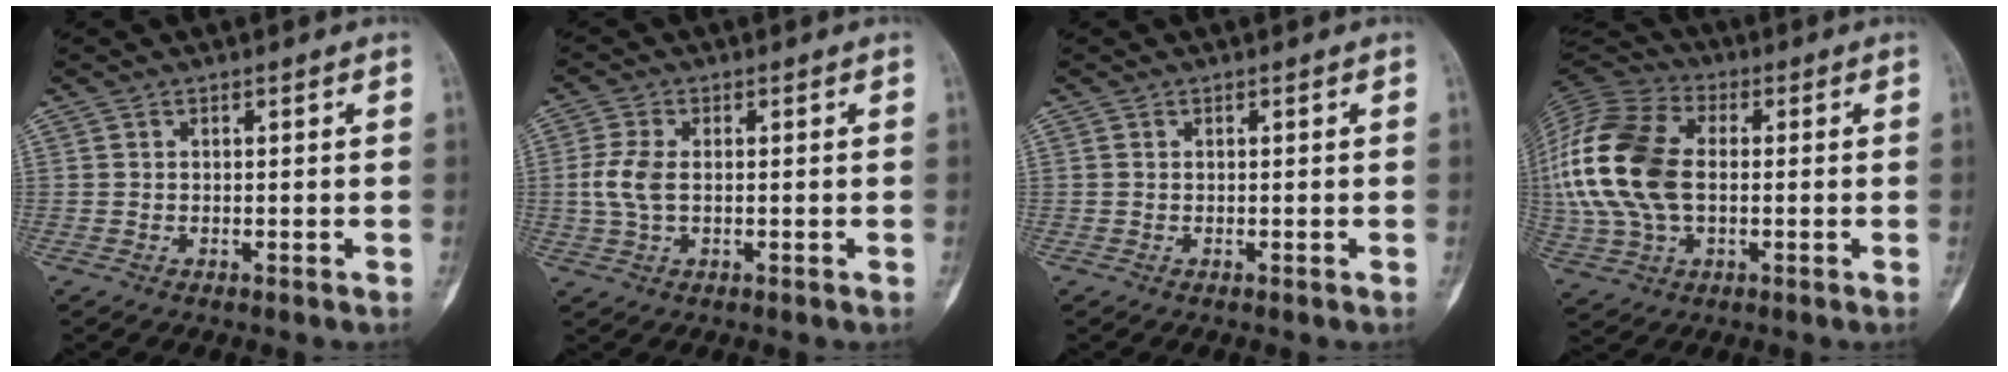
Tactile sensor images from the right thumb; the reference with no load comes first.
{"total": 5.3, "force": [0.1, 2.9, 4.4], "torque": [-0.114, 0.004, 0.000]}
{"total": 0.0}
{"total": 20.2, "force": [0.4, 12.8, 15.6], "torque": [-0.345, 0.013, 0.008]}